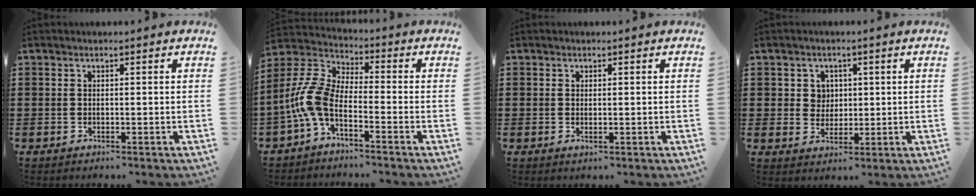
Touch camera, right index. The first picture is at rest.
{"total": 7.6, "force": [-3.3, 2.9, 6.2], "torque": [-0.178, -0.026, -0.077]}
{"total": 0.6, "force": [0.2, 0.1, 0.6], "torque": [-0.012, 0.000, 0.003]}
{"total": 3.4, "force": [0.9, 3.1, 1.0], "torque": [-0.035, 0.009, 0.017]}